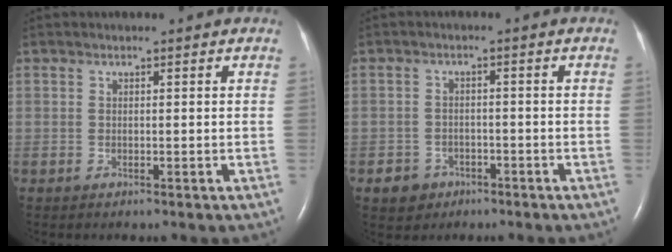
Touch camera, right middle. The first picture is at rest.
{"total": 3.5, "force": [-2.0, 2.9, 0.4], "torque": [-0.003, 0.012, -0.026]}